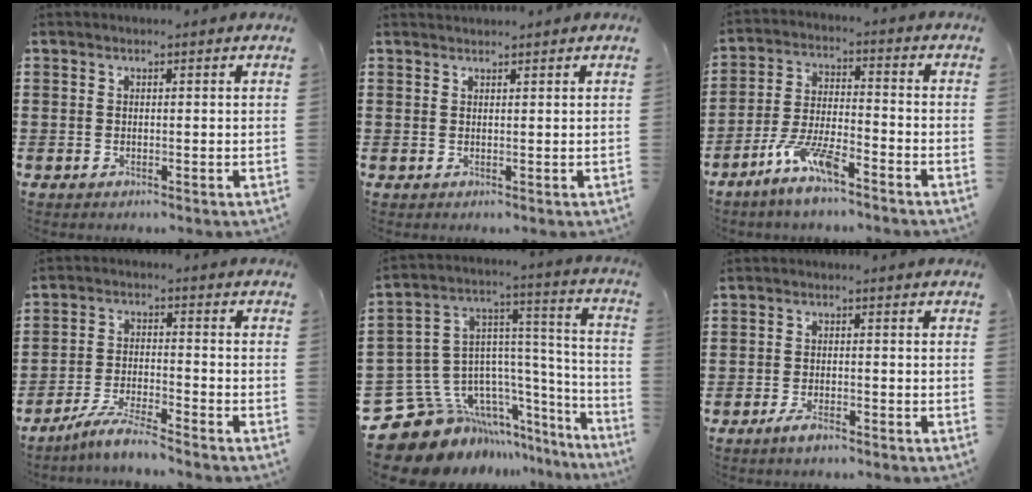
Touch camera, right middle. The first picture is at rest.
{"total": 1.0, "force": [0.9, 0.3, -0.1], "torque": [0.000, 0.001, 0.019]}
{"total": 7.8, "force": [-5.6, 1.4, 5.2], "torque": [-0.118, -0.006, -0.106]}
{"total": 5.7, "force": [-5.2, 0.1, 2.3], "torque": [-0.058, -0.009, -0.104]}
{"total": 11.4, "force": [-8.1, 7.5, 2.9], "torque": [-0.109, -0.010, -0.139]}
{"total": 2.5, "force": [-1.8, 0.8, 1.5], "torque": [-0.033, 0.001, -0.035]}